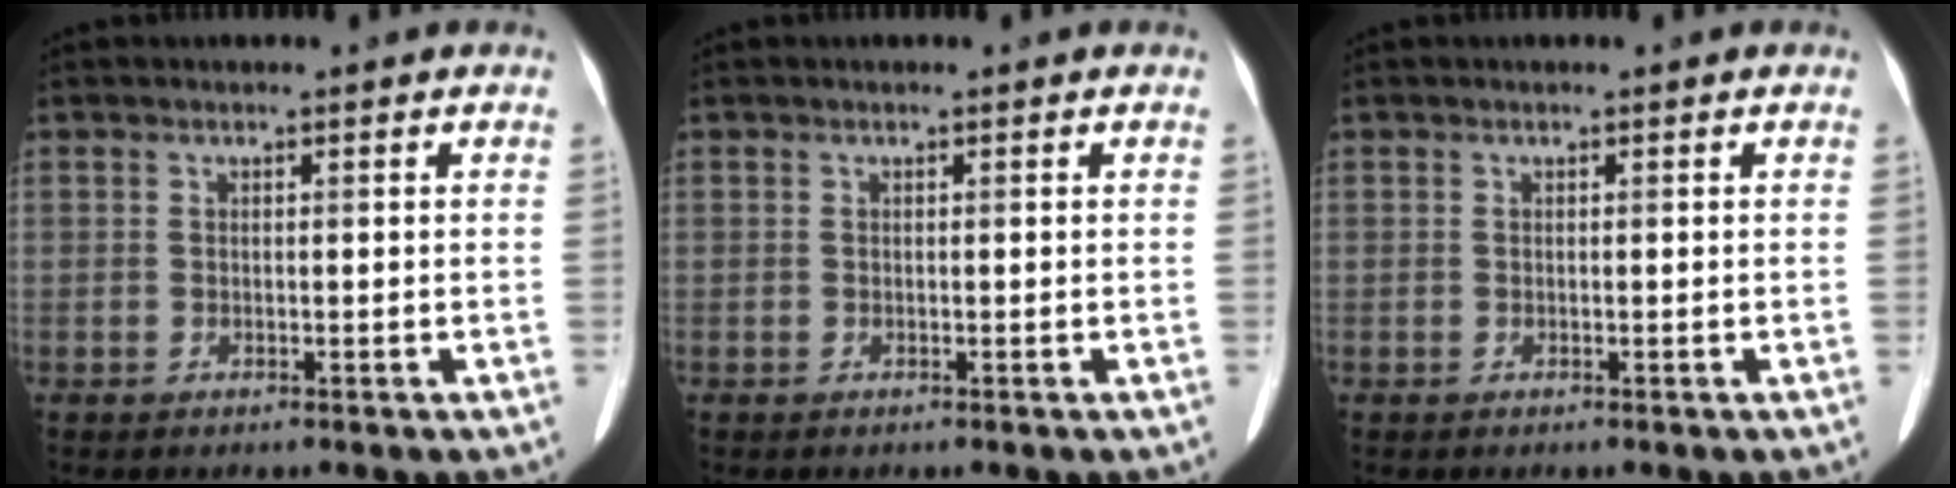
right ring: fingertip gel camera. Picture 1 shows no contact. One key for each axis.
{"total": 0.0}
{"total": 0.0}